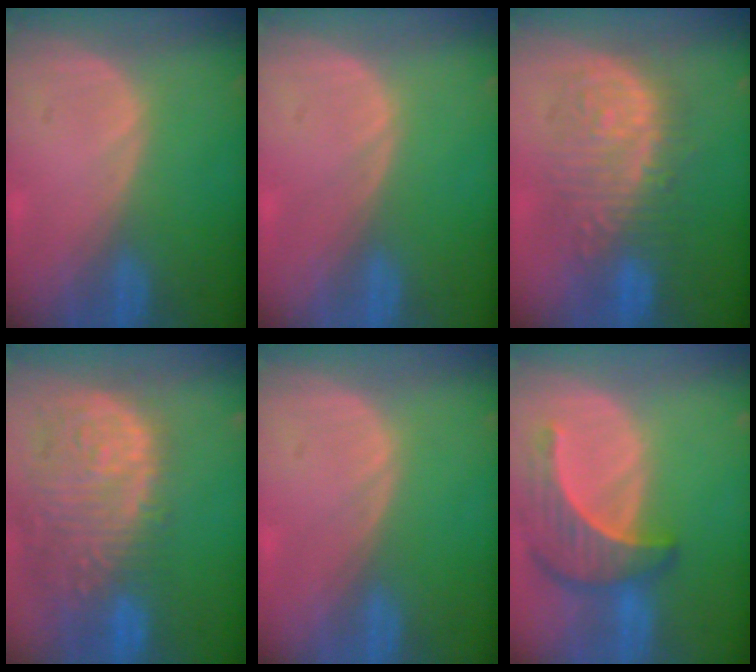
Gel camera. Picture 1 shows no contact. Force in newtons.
{"total": 0.0}
{"total": 9.2, "press": 9.2, "slide": 0.0}
{"total": 14.5, "press": 11.9, "slide": 8.2}
{"total": 0.0}
{"total": 7.6, "press": 7.3, "slide": 1.9}